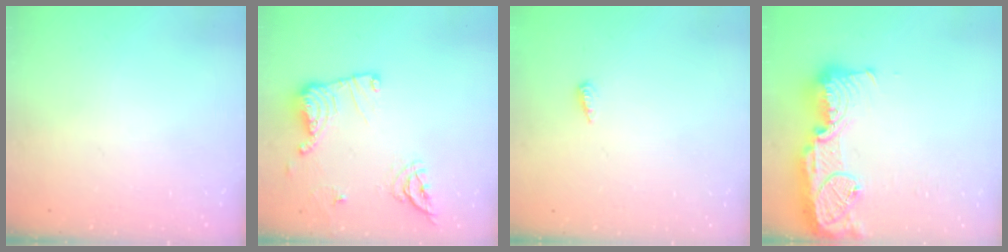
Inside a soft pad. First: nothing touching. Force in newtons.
{"total": 14.9, "press": 14.9, "slide": 0.4}
{"total": 6.0, "press": 6.0, "slide": 0.6}
{"total": 19.4, "press": 19.0, "slide": 3.7}